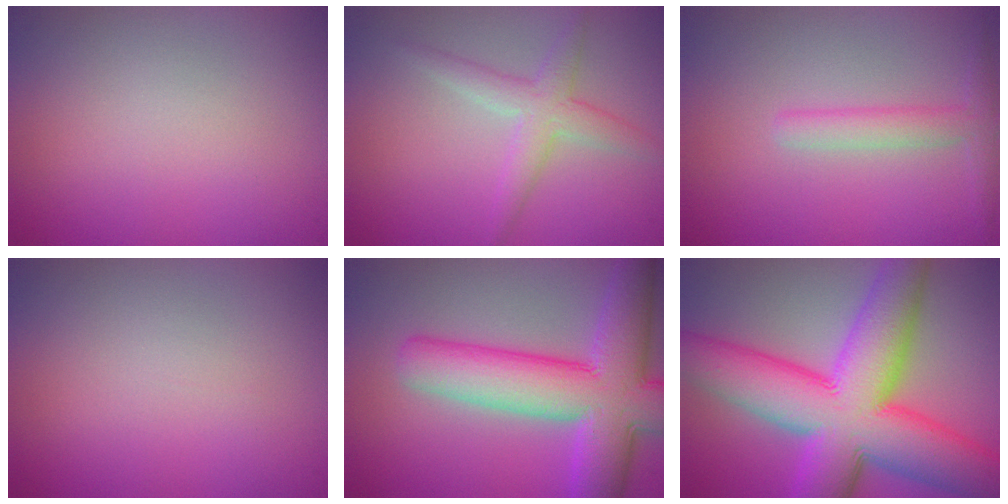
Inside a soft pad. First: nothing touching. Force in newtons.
{"total": 3.0, "press": 3.0, "slide": 0.1}
{"total": 2.2, "press": 2.2, "slide": 0.1}
{"total": 0.0}
{"total": 10.5, "press": 10.4, "slide": 0.5}
{"total": 14.5, "press": 14.5, "slide": 0.1}